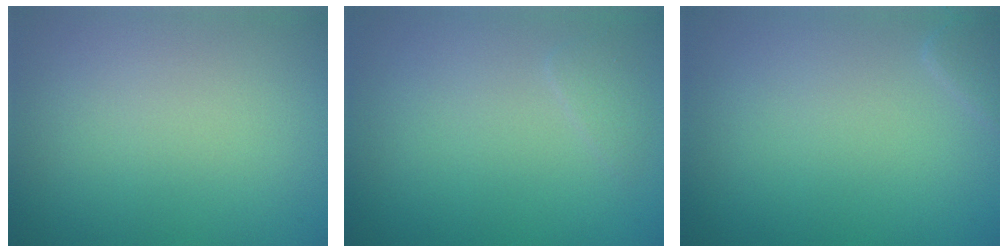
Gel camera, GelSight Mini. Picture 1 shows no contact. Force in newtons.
{"total": 0.9, "press": 0.9, "slide": 0.0}
{"total": 1.0, "press": 1.0, "slide": 0.1}